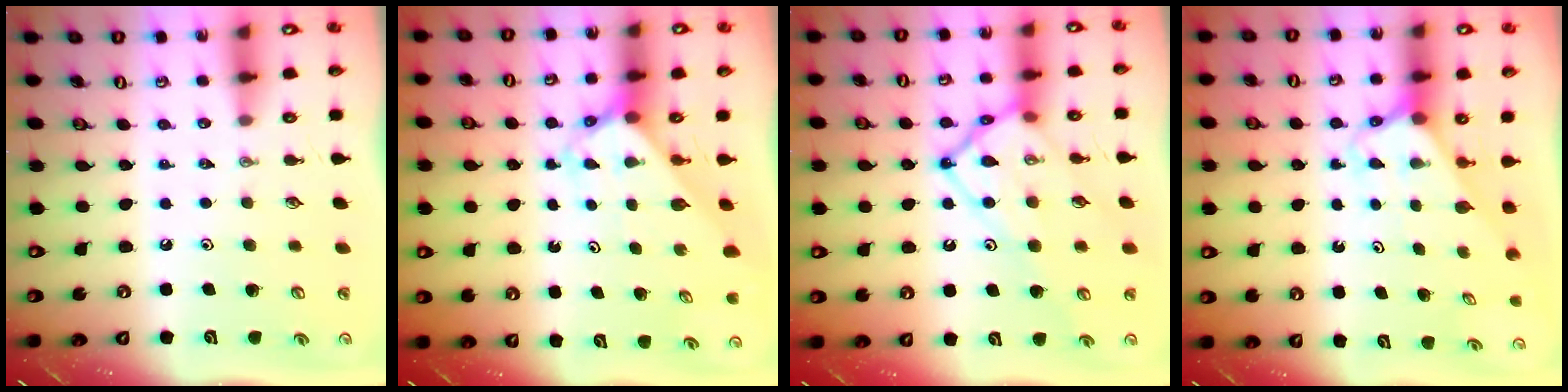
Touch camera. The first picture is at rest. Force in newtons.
{"total": 2.9, "press": 2.9, "slide": 0.1}
{"total": 16.5, "press": 16.4, "slide": 1.5}
{"total": 2.6, "press": 2.6, "slide": 0.1}